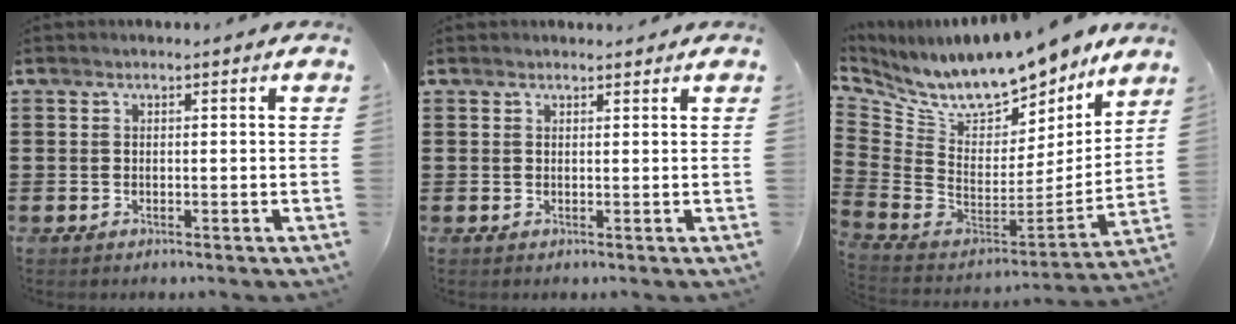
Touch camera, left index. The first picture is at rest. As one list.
[{"total": 0.8, "force": [0.8, 0.2, 0.1], "torque": [-0.003, 0.000, 0.014]}, {"total": 11.3, "force": [9.7, 3.1, 4.9], "torque": [-0.124, -0.082, 0.168]}]